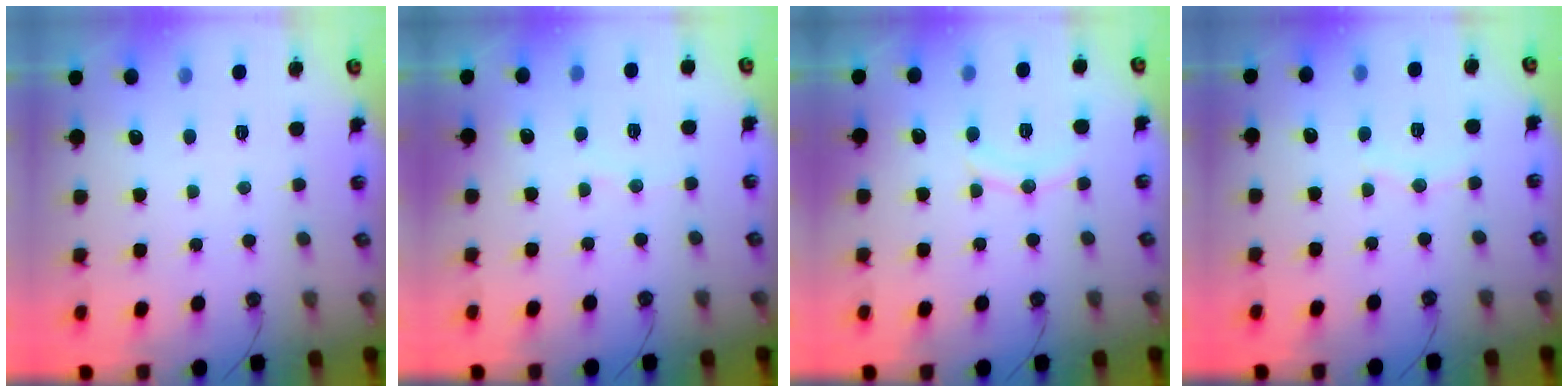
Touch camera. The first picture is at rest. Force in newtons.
{"total": 3.4, "press": 3.2, "slide": 1.2}
{"total": 8.0, "press": 8.0, "slide": 0.9}
{"total": 4.7, "press": 4.7, "slide": 0.5}